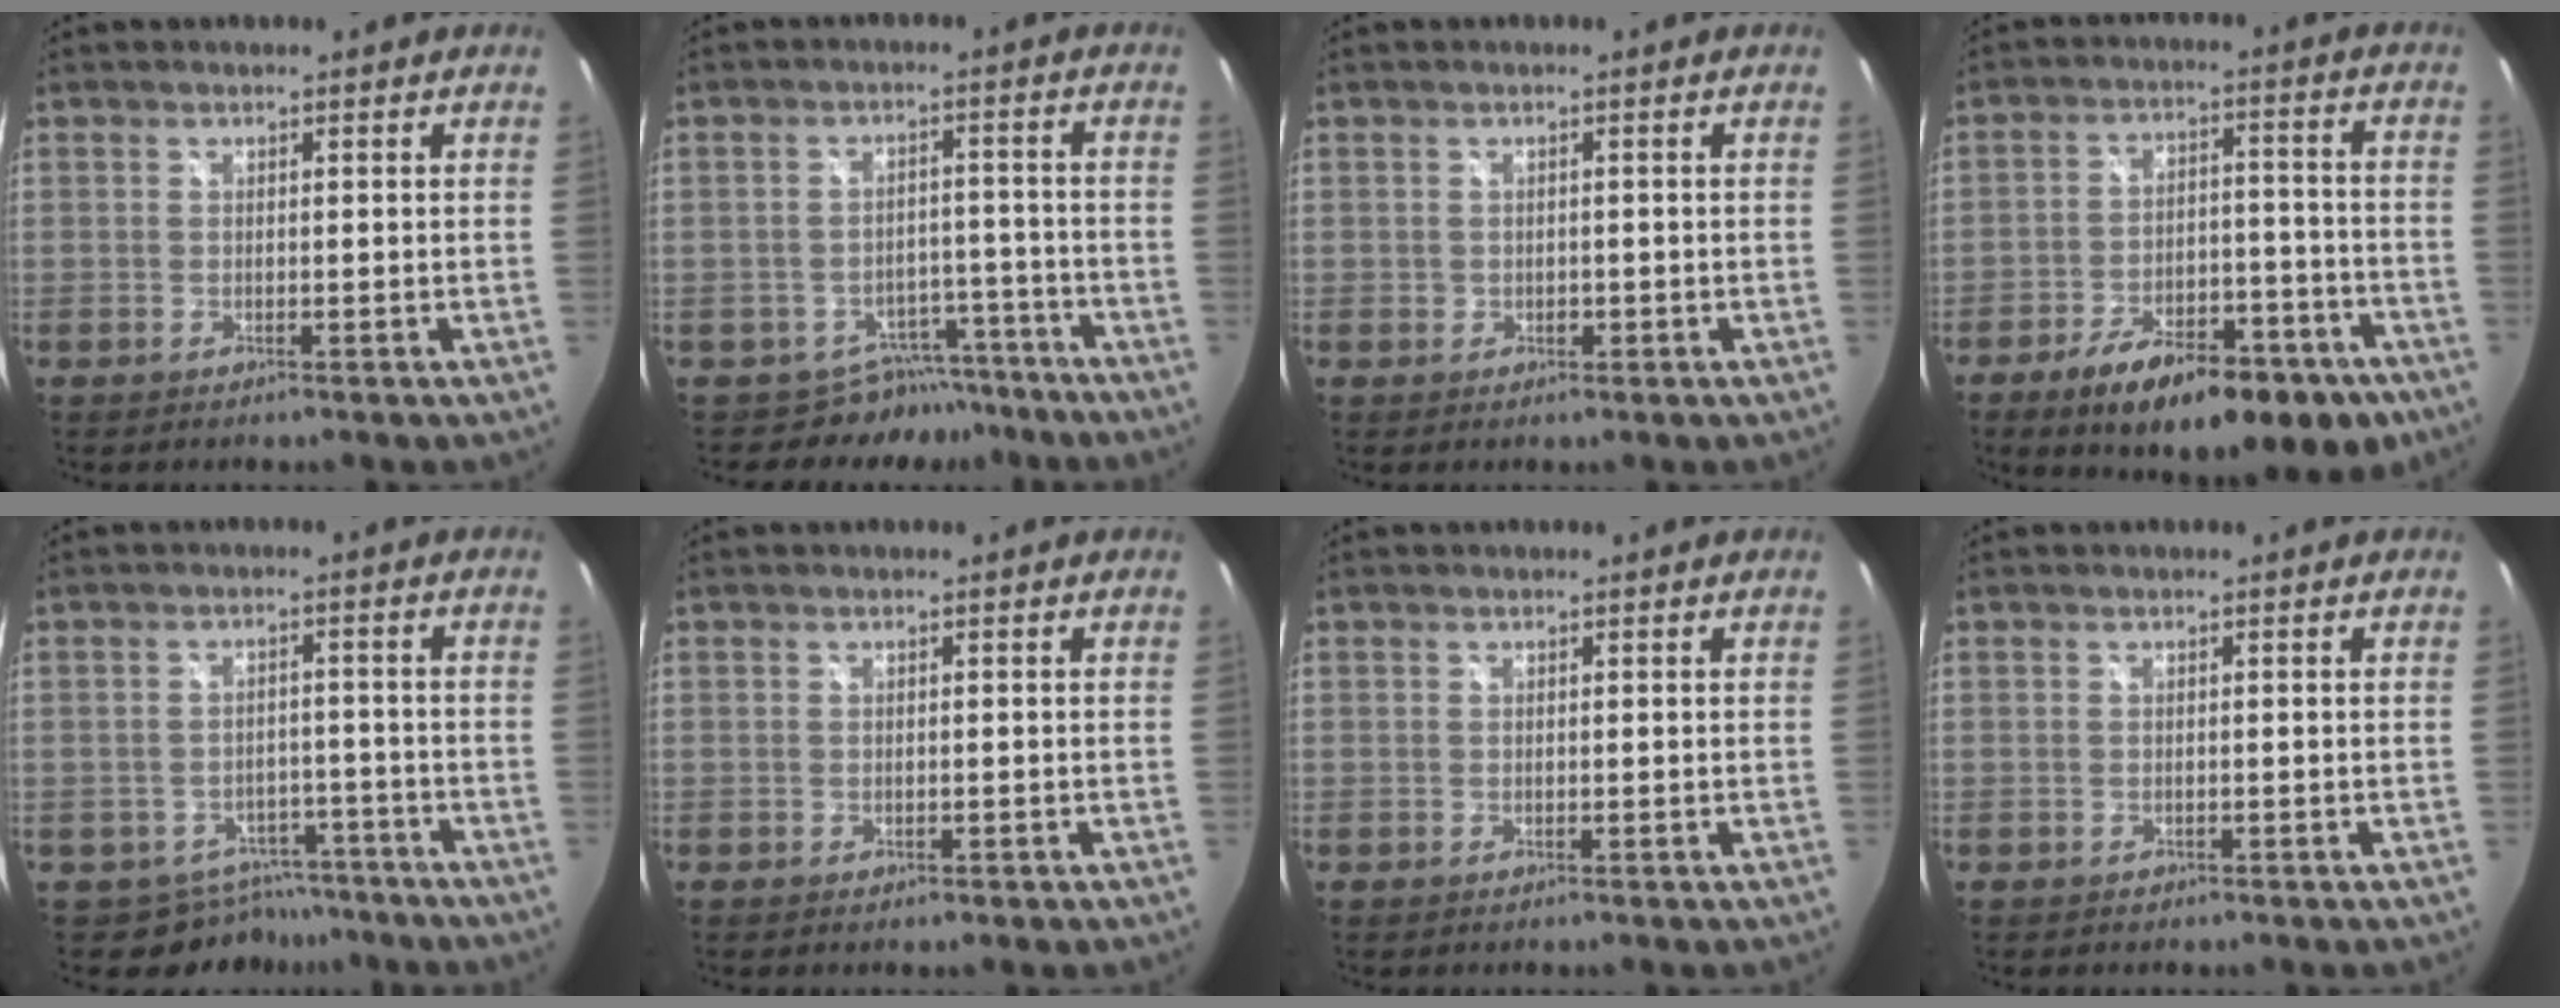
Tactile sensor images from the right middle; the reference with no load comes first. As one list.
[{"total": 7.0, "force": [-5.9, 3.8, 0.3], "torque": [0.000, 0.022, -0.075]}, {"total": 1.5, "force": [-0.3, 1.4, 0.5], "torque": [-0.005, -0.002, -0.005]}, {"total": 19.9, "force": [-12.9, 8.2, 12.8], "torque": [-0.204, -0.011, -0.171]}, {"total": 7.7, "force": [-6.0, 4.7, 0.8], "torque": [-0.015, 0.013, -0.074]}, {"total": 0.8, "force": [-0.5, 0.6, 0.4], "torque": [-0.005, -0.005, -0.009]}, {"total": 0.0}, {"total": 0.7, "force": [-0.5, 0.4, 0.1], "torque": [-0.003, -0.002, -0.007]}]